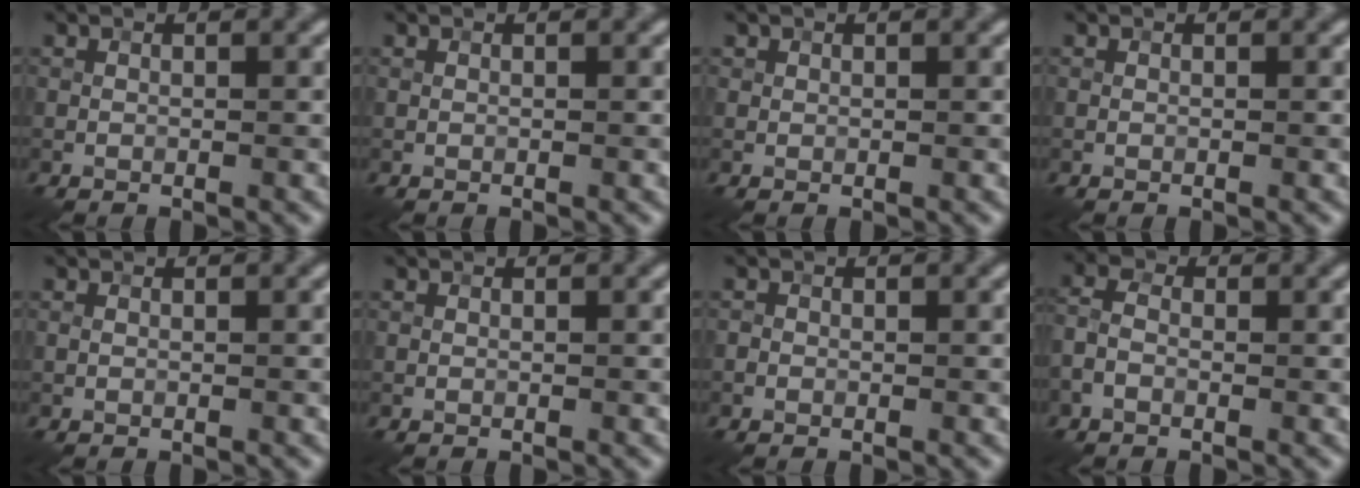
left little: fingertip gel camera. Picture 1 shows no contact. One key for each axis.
{"total": 0.0}
{"total": 0.5, "fx": 0.3, "fy": 0.5, "fz": 0.0, "tx": 0.006, "ty": -0.001, "tz": 0.005}
{"total": 0.0}
{"total": 0.0}
{"total": 0.0}
{"total": 0.5, "fx": -0.3, "fy": 0.5, "fz": 0.1, "tx": 0.000, "ty": -0.001, "tz": -0.006}
{"total": 2.3, "fx": -0.9, "fy": 1.4, "fz": 1.5, "tx": -0.036, "ty": 0.007, "tz": -0.030}